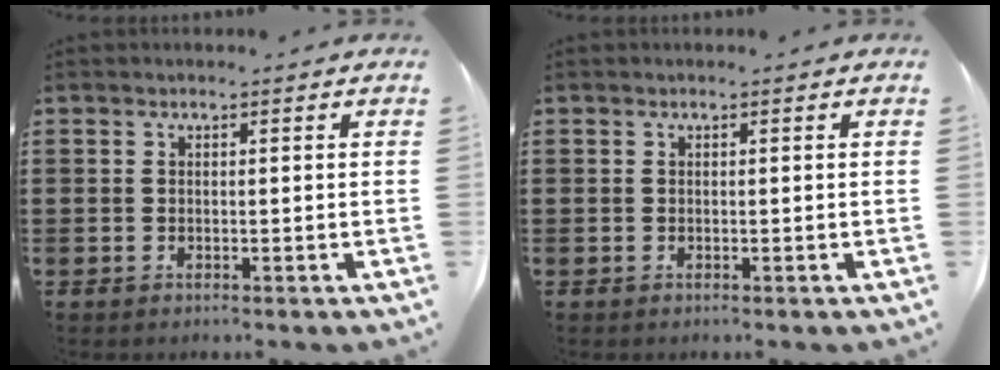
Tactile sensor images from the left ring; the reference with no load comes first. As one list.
[{"total": 0.0}]